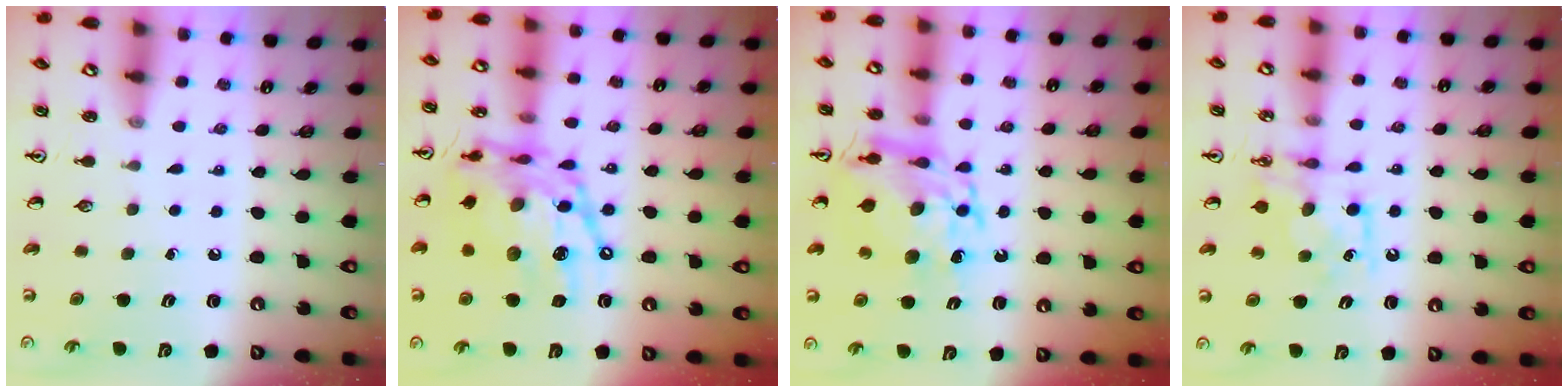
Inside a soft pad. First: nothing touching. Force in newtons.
{"total": 19.7, "press": 19.6, "slide": 1.7}
{"total": 13.5, "press": 13.4, "slide": 1.4}
{"total": 7.8, "press": 7.8, "slide": 0.3}